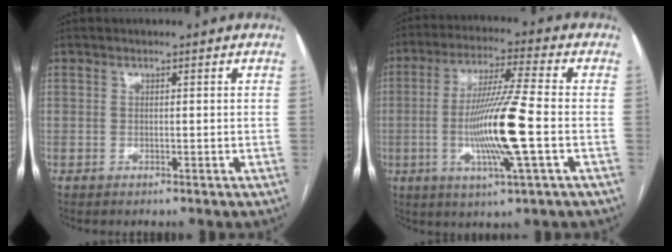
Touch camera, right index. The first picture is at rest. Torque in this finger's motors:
{"motor_torque": [1.22, 0.26, 0.60, 0.21]}